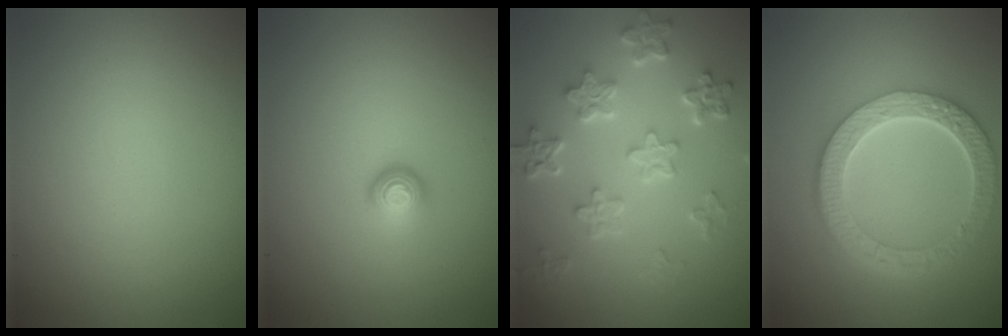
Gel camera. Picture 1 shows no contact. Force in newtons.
{"total": 1.6, "press": 1.0, "slide": 1.2}
{"total": 5.3, "press": 4.1, "slide": 3.4}
{"total": 6.7, "press": 4.9, "slide": 4.5}